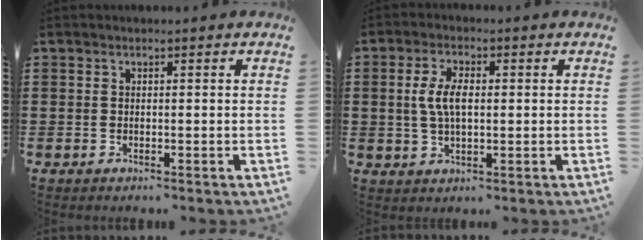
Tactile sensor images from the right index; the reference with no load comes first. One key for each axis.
{"total": 5.3, "fx": 0.4, "fy": 2.4, "fz": 4.7, "tx": -0.108, "ty": 0.004, "tz": 0.001}